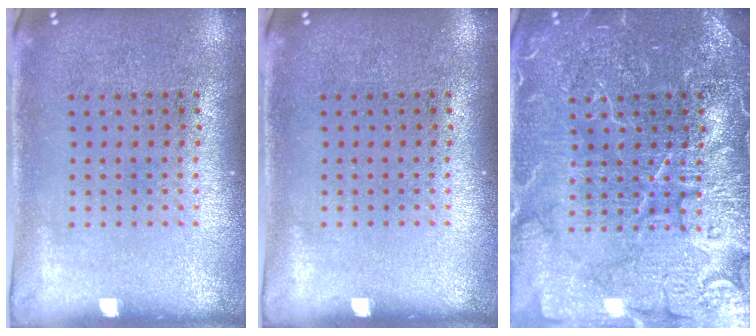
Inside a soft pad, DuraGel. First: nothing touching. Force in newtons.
{"total": 0.0}
{"total": 7.2, "press": 7.1, "slide": 1.0}